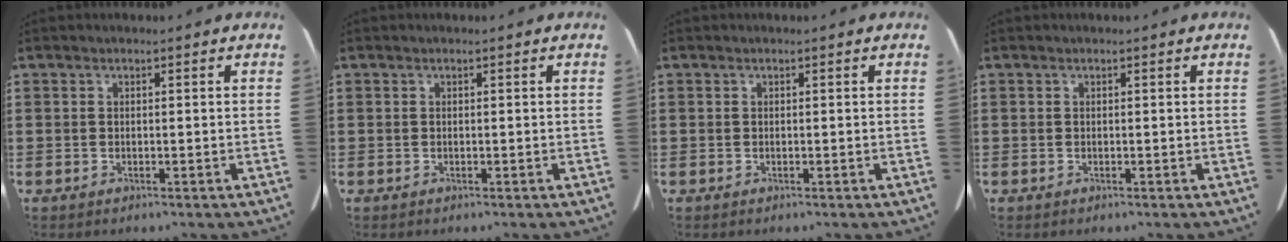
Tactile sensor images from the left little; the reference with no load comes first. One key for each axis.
{"total": 0.0}
{"total": 0.0}
{"total": 0.0}